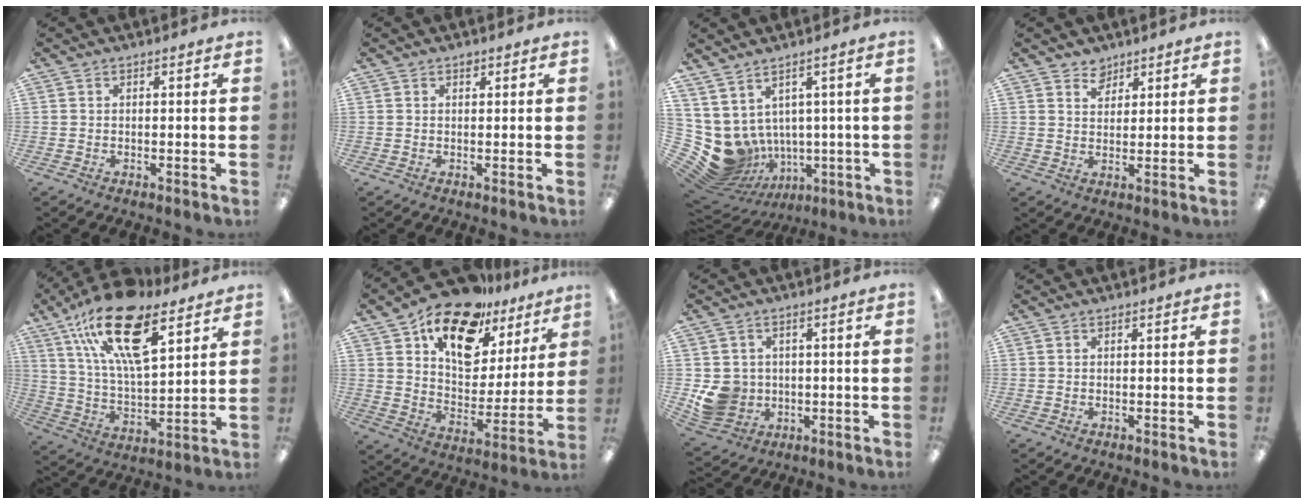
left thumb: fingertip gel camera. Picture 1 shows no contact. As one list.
[{"total": 0.8, "force": [0.6, 0.5, 0.3], "torque": [0.002, -0.002, 0.008]}, {"total": 8.6, "force": [0.0, 8.3, 2.5], "torque": [-0.092, -0.031, 0.019]}, {"total": 4.0, "force": [3.3, 2.3, 0.5], "torque": [-0.002, -0.015, 0.059]}, {"total": 22.5, "force": [13.3, 9.2, 15.6], "torque": [-0.273, -0.061, 0.228]}, {"total": 18.8, "force": [13.3, 10.0, 8.7], "torque": [-0.147, -0.084, 0.235]}, {"total": 7.5, "force": [-0.5, 7.2, 2.1], "torque": [-0.055, 0.006, 0.001]}, {"total": 0.0}]